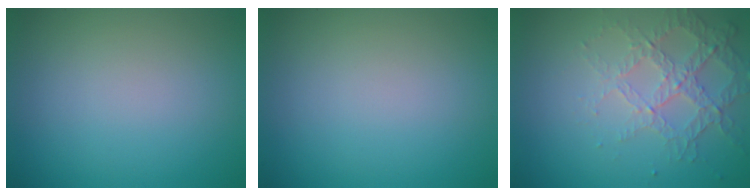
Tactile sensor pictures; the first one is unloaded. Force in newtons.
{"total": 0.0}
{"total": 4.0, "press": 3.0, "slide": 2.8}